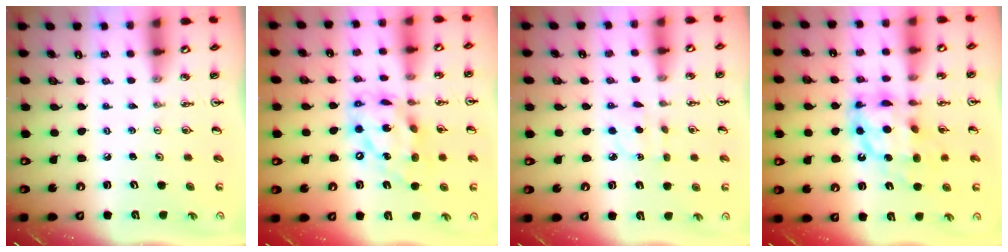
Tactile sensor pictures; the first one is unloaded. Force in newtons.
{"total": 16.9, "press": 16.9, "slide": 1.4}
{"total": 3.6, "press": 3.6, "slide": 0.5}
{"total": 13.3, "press": 13.3, "slide": 1.3}